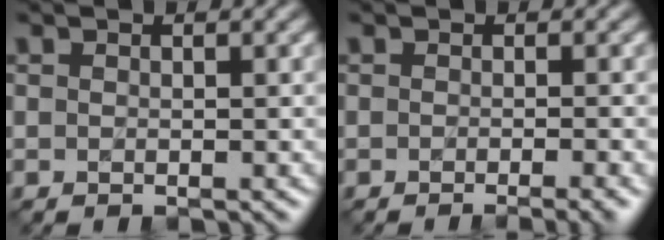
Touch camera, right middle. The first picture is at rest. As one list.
[{"total": 2.9, "force": [-1.3, 0.7, 2.5], "torque": [-0.021, -0.004, -0.019]}]